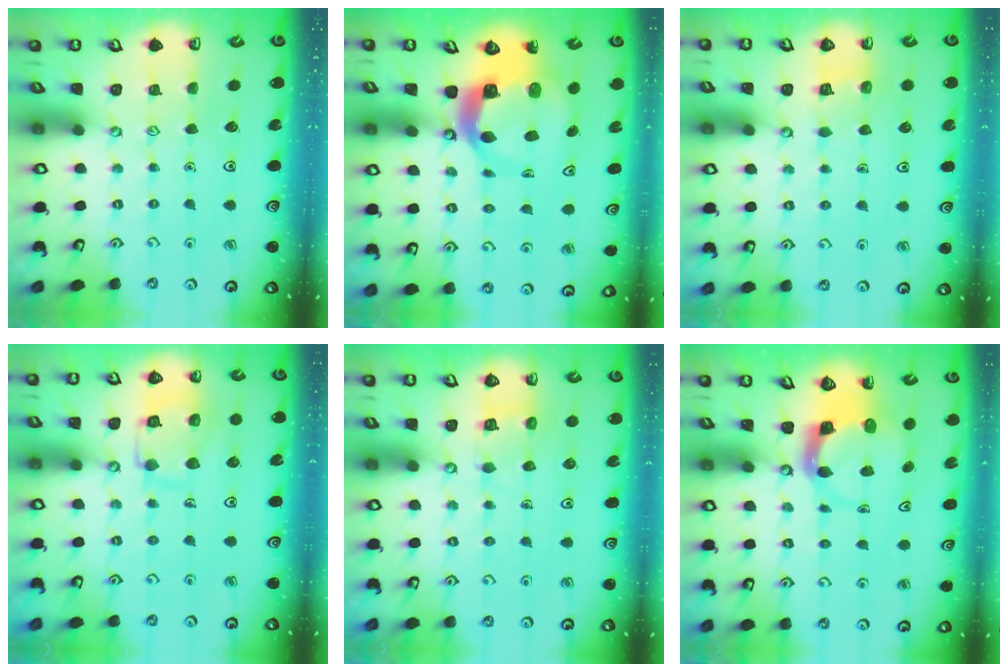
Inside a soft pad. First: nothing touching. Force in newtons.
{"total": 8.6, "press": 8.6, "slide": 1.2}
{"total": 4.2, "press": 4.2, "slide": 0.4}
{"total": 12.7, "press": 12.6, "slide": 1.2}
{"total": 3.4, "press": 3.4, "slide": 0.3}
{"total": 3.5, "press": 3.5, "slide": 0.5}